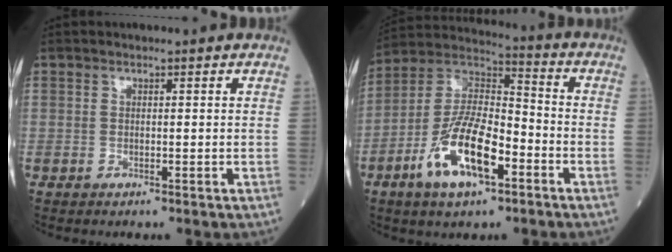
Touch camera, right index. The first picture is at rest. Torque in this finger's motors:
{"motor_torque": [1.33, -0.78, 0.46, 0.21]}